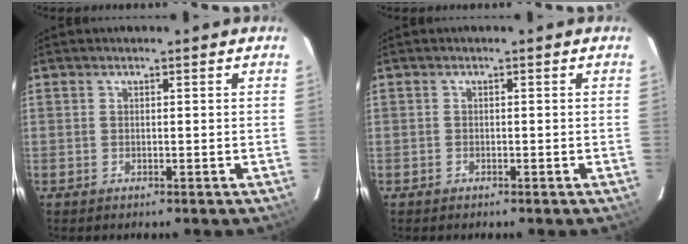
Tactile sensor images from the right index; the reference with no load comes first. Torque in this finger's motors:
{"motor_torque": [0.10, -0.02, 0.01, 0.01]}